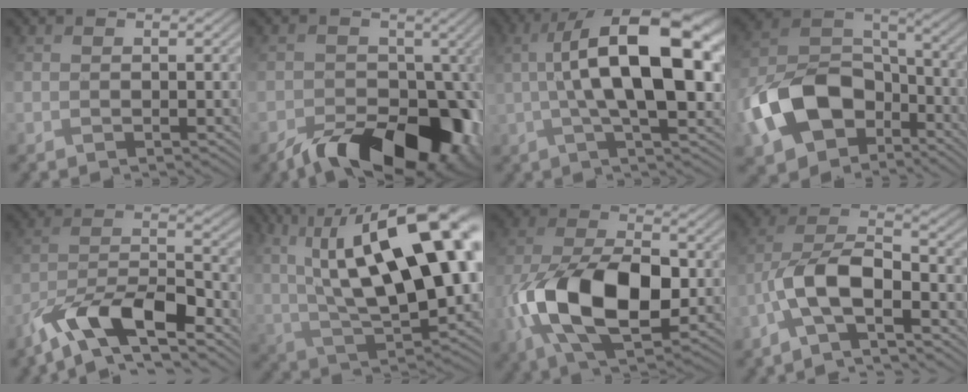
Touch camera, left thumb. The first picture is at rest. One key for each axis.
{"total": 12.7, "fx": -6.3, "fy": 7.4, "fz": 8.1, "tx": -0.087, "ty": -0.028, "tz": -0.109}
{"total": 15.3, "fx": 1.3, "fy": 6.1, "fz": 14.0, "tx": -0.236, "ty": 0.015, "tz": 0.019}
{"total": 14.2, "fx": -6.0, "fy": 9.5, "fz": 8.7, "tx": -0.192, "ty": -0.023, "tz": -0.124}
{"total": 11.3, "fx": -7.4, "fy": 3.5, "fz": 7.9, "tx": -0.144, "ty": 0.002, "tz": -0.147}
{"total": 21.4, "fx": 6.0, "fy": 9.5, "fz": 18.2, "tx": -0.301, "ty": 0.031, "tz": 0.094}
{"total": 15.1, "fx": -3.2, "fy": 8.5, "fz": 12.1, "tx": -0.261, "ty": -0.026, "tz": -0.057}
{"total": 8.3, "fx": -3.4, "fy": 3.1, "fz": 6.9, "tx": -0.136, "ty": 0.013, "tz": -0.080}